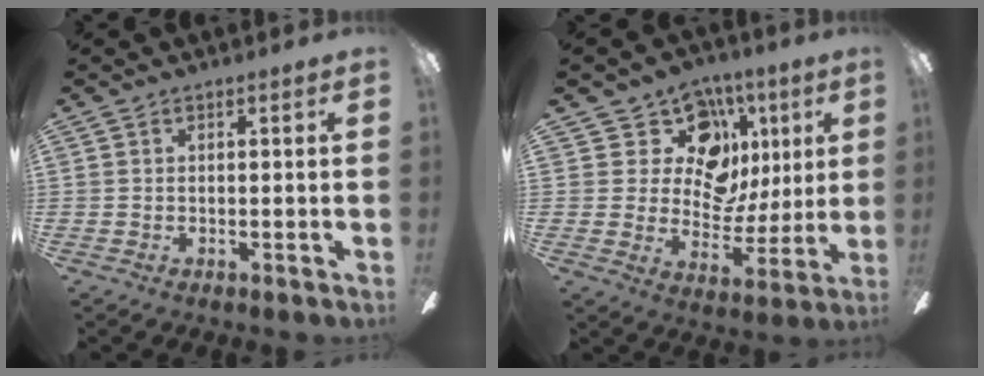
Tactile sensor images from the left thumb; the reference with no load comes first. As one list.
[{"total": 15.0, "force": [6.9, 11.3, 7.0], "torque": [-0.110, -0.033, 0.133]}]